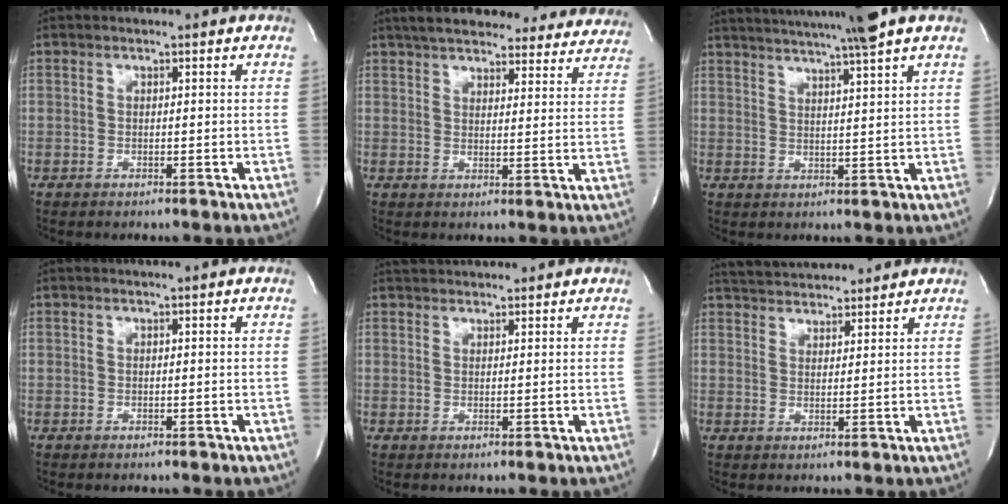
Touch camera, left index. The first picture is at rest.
{"total": 26.5, "force": [23.8, 6.7, 9.7], "torque": [-0.151, -0.010, 0.287]}
{"total": 13.5, "force": [11.6, -1.4, 6.9], "torque": [-0.124, -0.007, 0.159]}
{"total": 0.0}
{"total": 4.9, "force": [4.8, 0.9, 0.9], "torque": [-0.015, 0.031, 0.070]}
{"total": 9.6, "force": [9.1, 1.6, 2.3], "torque": [-0.042, 0.019, 0.138]}